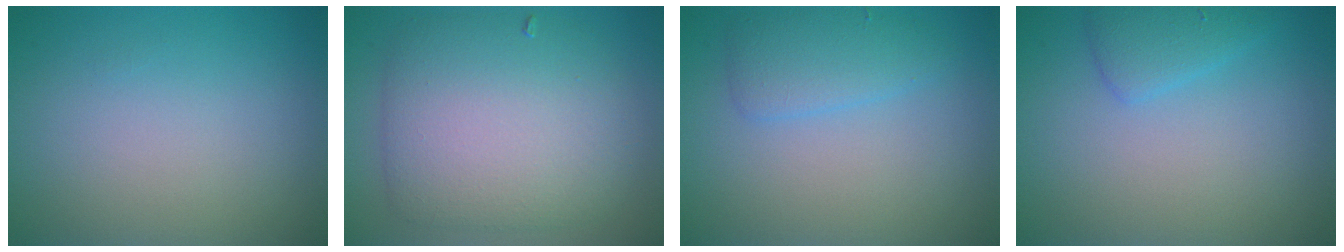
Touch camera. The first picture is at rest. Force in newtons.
{"total": 7.9, "press": 7.9, "slide": 0.3}
{"total": 2.6, "press": 2.6, "slide": 0.1}
{"total": 2.0, "press": 2.0, "slide": 0.2}